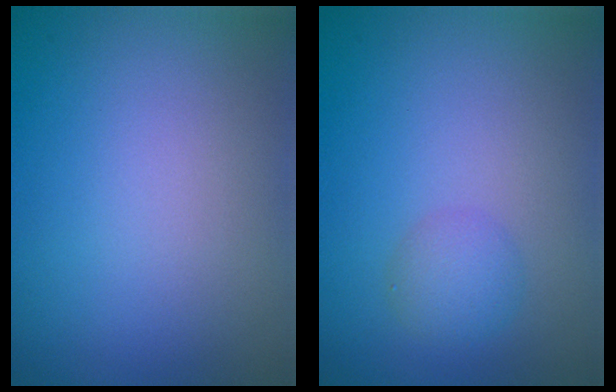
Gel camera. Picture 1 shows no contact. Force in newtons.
{"total": 2.0, "press": 2.0, "slide": 0.0}